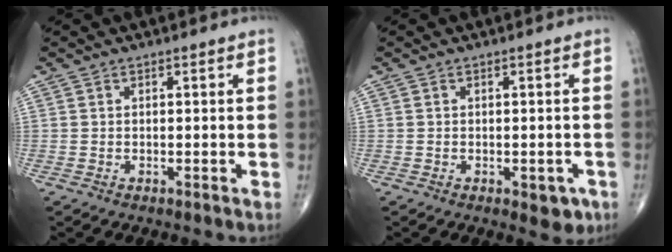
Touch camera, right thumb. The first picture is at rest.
{"total": 3.6, "force": [-1.4, 1.9, 2.7], "torque": [-0.014, 0.000, -0.013]}